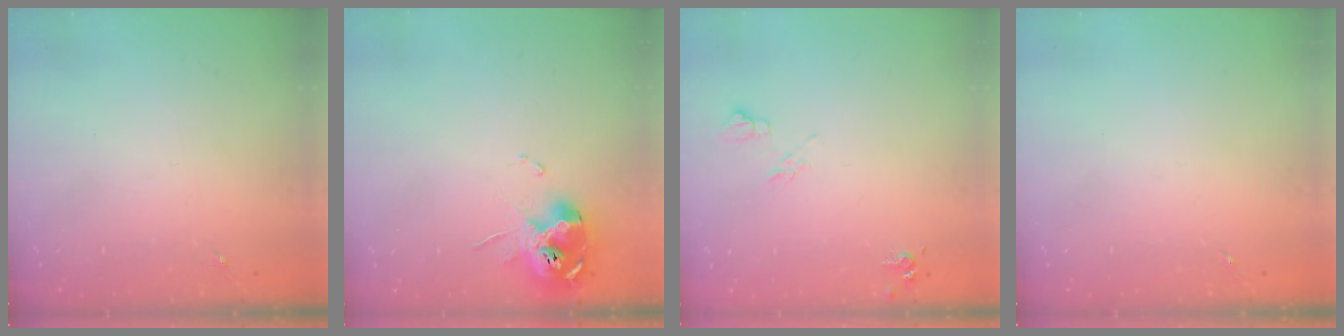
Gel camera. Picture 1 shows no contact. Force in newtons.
{"total": 11.0, "press": 10.9, "slide": 1.3}
{"total": 6.4, "press": 6.3, "slide": 1.1}
{"total": 0.0}